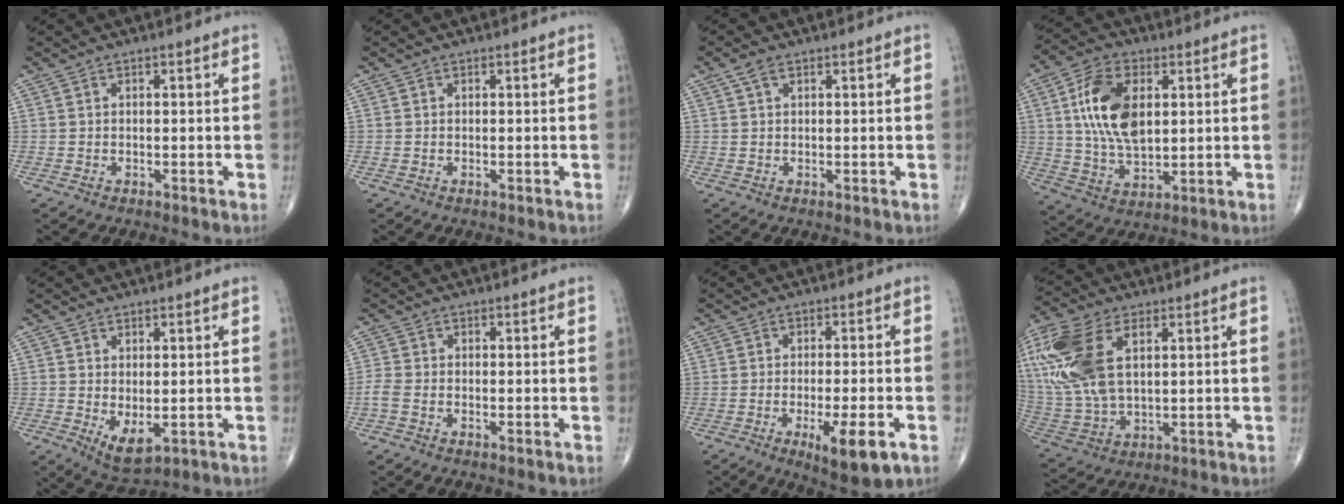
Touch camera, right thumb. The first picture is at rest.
{"total": 0.0}
{"total": 2.1, "force": [1.1, 1.0, 1.4], "torque": [-0.031, 0.006, 0.022]}
{"total": 14.5, "force": [3.1, 8.3, 11.4], "torque": [-0.204, -0.005, 0.061]}
{"total": 5.0, "force": [-0.7, 2.4, 4.3], "torque": [-0.063, -0.014, 0.003]}
{"total": 2.2, "force": [-0.9, 1.1, 1.7], "torque": [-0.049, 0.000, -0.027]}
{"total": 9.6, "force": [-4.0, 2.4, 8.3], "torque": [-0.128, -0.007, -0.055]}
{"total": 20.4, "force": [6.1, 11.1, 16.0], "torque": [-0.379, -0.007, 0.119]}